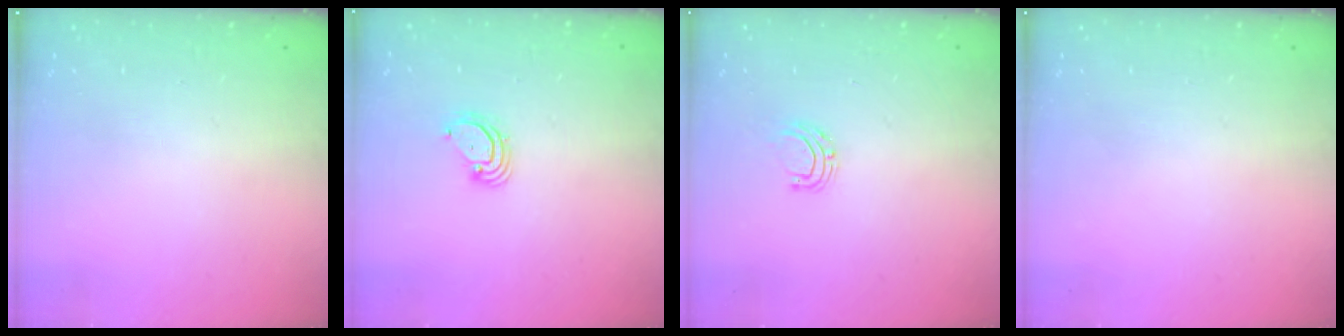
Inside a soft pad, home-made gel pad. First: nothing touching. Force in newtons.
{"total": 3.6, "press": 3.6, "slide": 0.3}
{"total": 4.5, "press": 4.5, "slide": 0.4}
{"total": 0.0}